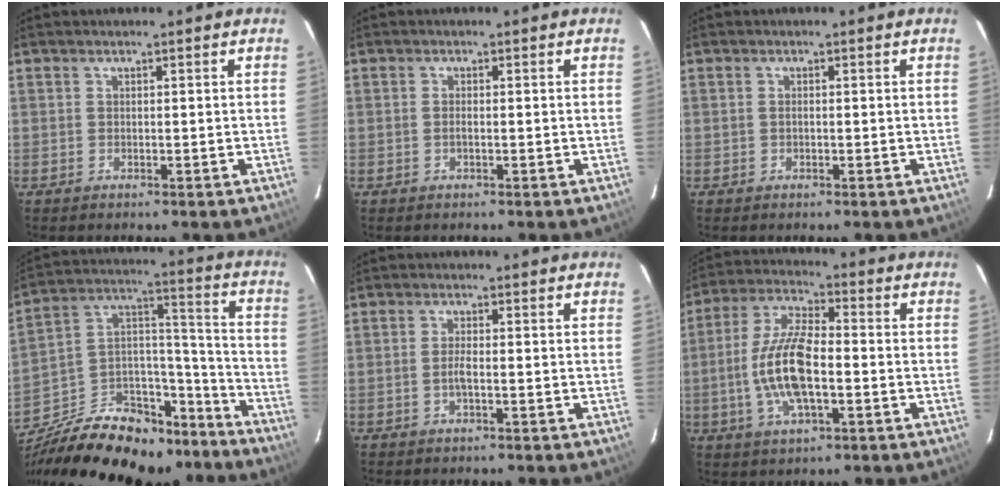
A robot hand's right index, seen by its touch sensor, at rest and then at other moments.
{"total": 0.5, "force": [-0.1, 0.2, 0.5], "torque": [-0.012, -0.001, -0.003]}
{"total": 1.7, "force": [-0.2, 1.0, 1.3], "torque": [-0.027, 0.003, -0.004]}
{"total": 28.3, "force": [-20.2, 14.6, 13.4], "torque": [-0.271, 0.067, -0.288]}
{"total": 2.0, "force": [-0.7, 0.3, 1.9], "torque": [-0.038, -0.001, -0.013]}
{"total": 13.0, "force": [-2.6, 4.8, 11.8], "torque": [-0.248, 0.001, -0.051]}